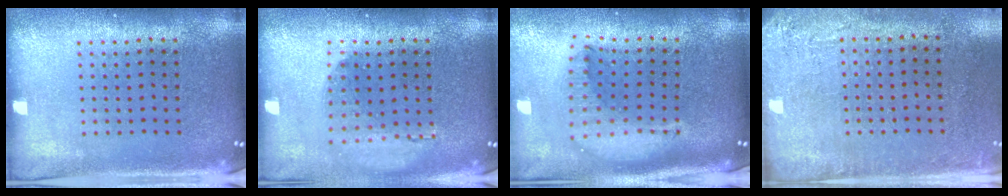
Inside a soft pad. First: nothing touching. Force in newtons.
{"total": 1.1, "press": 1.1, "slide": 0.2}
{"total": 2.3, "press": 1.7, "slide": 1.5}
{"total": 2.8, "press": 2.3, "slide": 1.5}